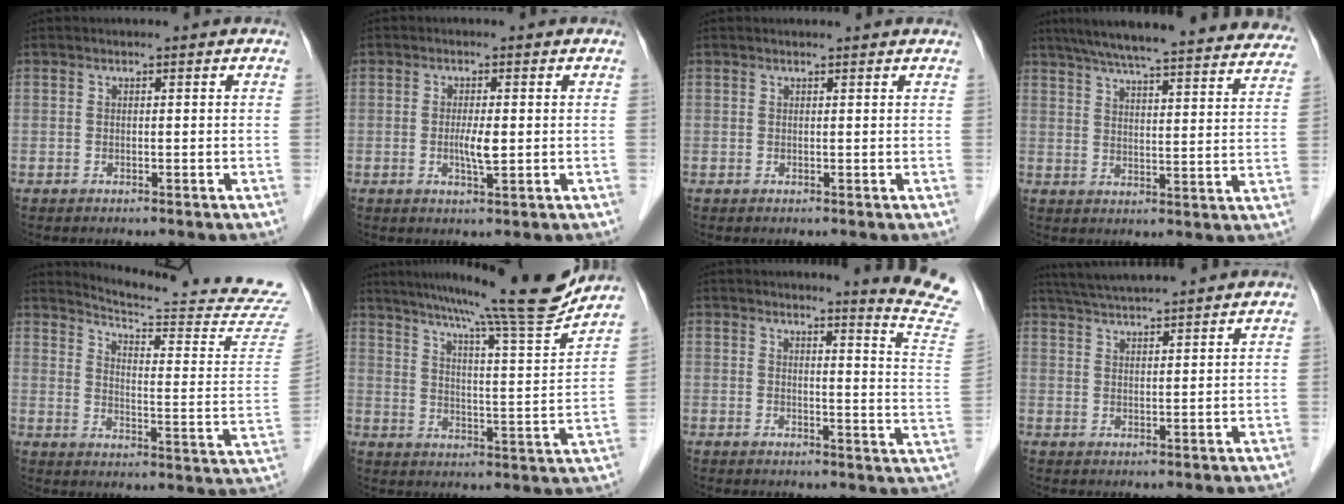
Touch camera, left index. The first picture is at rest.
{"total": 2.8, "force": [-0.1, 0.3, 2.7], "torque": [-0.054, -0.004, 0.000]}
{"total": 2.8, "force": [2.7, 0.2, 0.7], "torque": [-0.013, 0.014, 0.028]}
{"total": 31.9, "force": [28.6, 3.6, 13.6], "torque": [-0.214, -0.035, 0.348]}
{"total": 20.4, "force": [19.6, -2.1, 5.1], "torque": [-0.089, -0.134, 0.238]}
{"total": 18.1, "force": [16.0, -1.7, 8.3], "torque": [-0.135, -0.032, 0.223]}
{"total": 11.3, "force": [10.7, -2.2, 2.7], "torque": [-0.032, -0.111, 0.103]}
{"total": 10.5, "force": [9.6, -0.3, 4.2], "torque": [-0.079, 0.032, 0.144]}